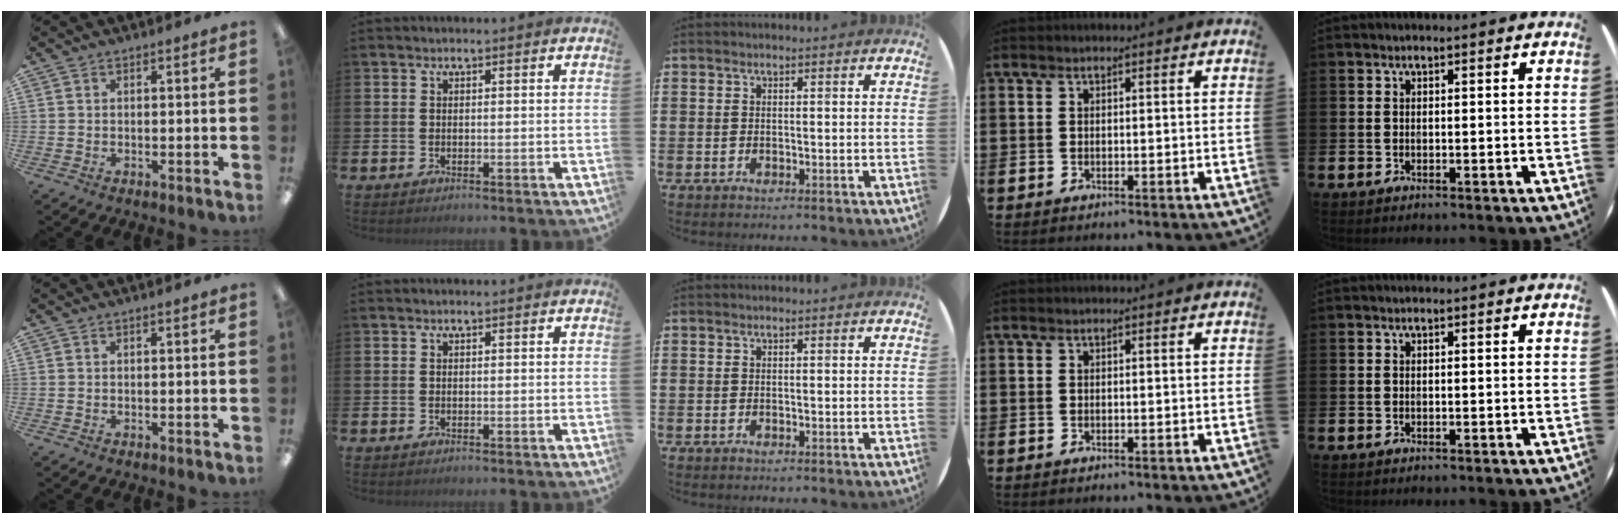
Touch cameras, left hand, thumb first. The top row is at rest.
{}